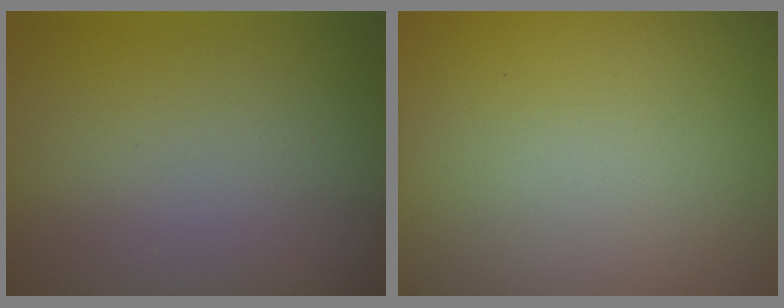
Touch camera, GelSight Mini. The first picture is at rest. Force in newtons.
{"total": 0.0}